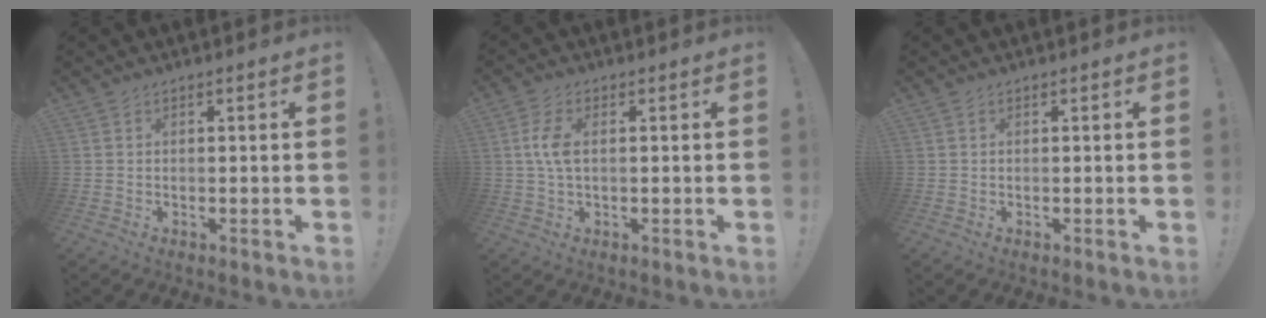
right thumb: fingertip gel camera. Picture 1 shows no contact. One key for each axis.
{"total": 5.6, "fx": 0.6, "fy": 2.8, "fz": 4.8, "tx": -0.086, "ty": -0.002, "tz": 0.005}
{"total": 0.0}